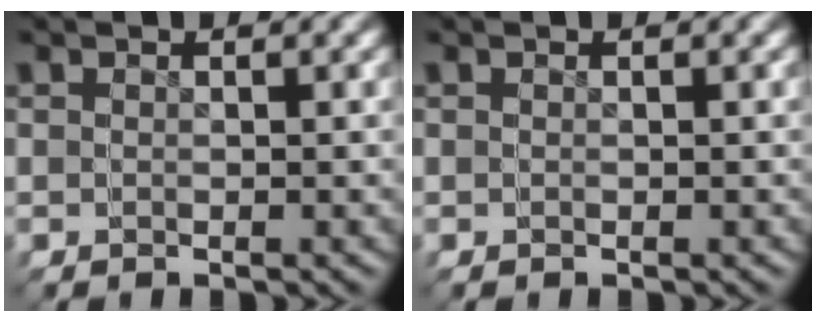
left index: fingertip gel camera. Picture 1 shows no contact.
{"total": 0.0}